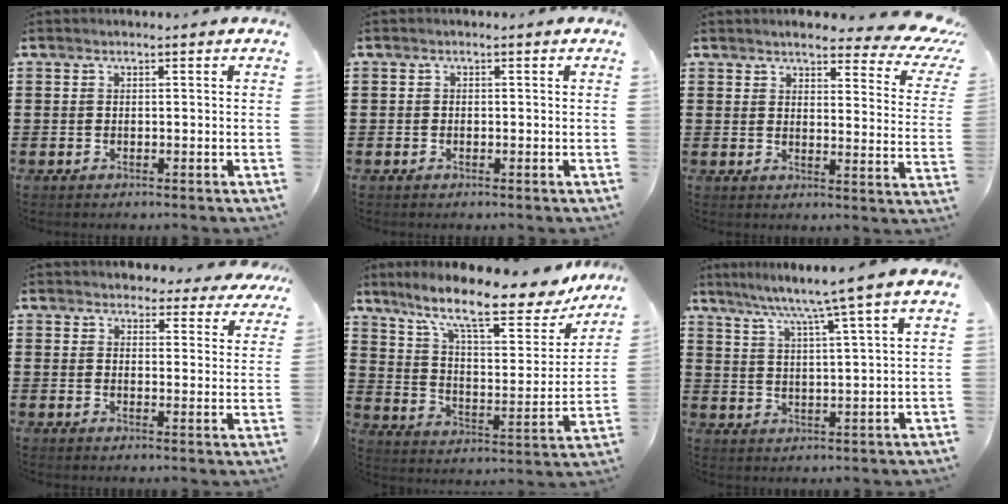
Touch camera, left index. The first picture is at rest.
{"total": 0.6, "force": [-0.4, 0.4, 0.0], "torque": [-0.002, 0.001, -0.009]}
{"total": 5.1, "force": [4.1, 0.8, 2.9], "torque": [-0.057, -0.025, 0.065]}
{"total": 3.8, "force": [3.7, 1.0, 0.3], "torque": [-0.015, -0.012, 0.066]}
{"total": 13.5, "force": [10.6, 2.2, 8.1], "torque": [-0.172, -0.059, 0.174]}
{"total": 6.1, "force": [4.5, -1.4, 3.9], "torque": [-0.092, -0.026, 0.070]}